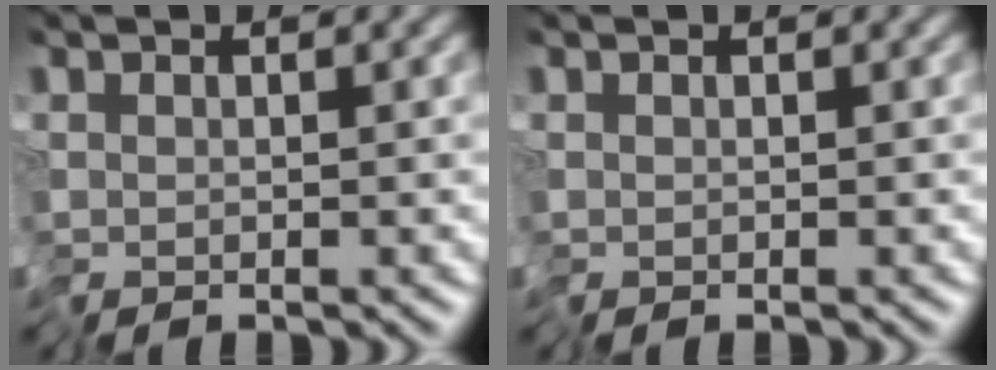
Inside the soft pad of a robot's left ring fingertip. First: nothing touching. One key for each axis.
{"total": 0.0}